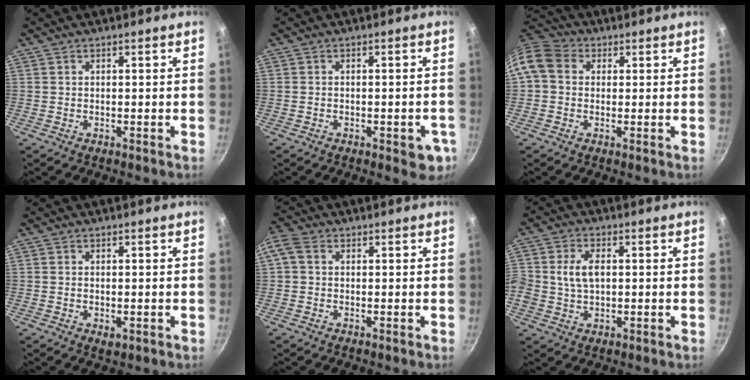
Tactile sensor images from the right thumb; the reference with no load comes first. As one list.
[{"total": 5.2, "force": [-2.1, 2.3, 4.2], "torque": [-0.036, 0.005, -0.023]}, {"total": 9.4, "force": [1.5, 7.7, 5.1], "torque": [-0.090, 0.020, 0.007]}, {"total": 1.8, "force": [-0.3, 1.0, 1.5], "torque": [-0.024, -0.005, -0.003]}, {"total": 4.0, "force": [0.9, 3.0, 2.4], "torque": [-0.058, 0.017, 0.007]}, {"total": 6.4, "force": [0.6, 4.4, 4.6], "torque": [-0.078, 0.009, 0.009]}]